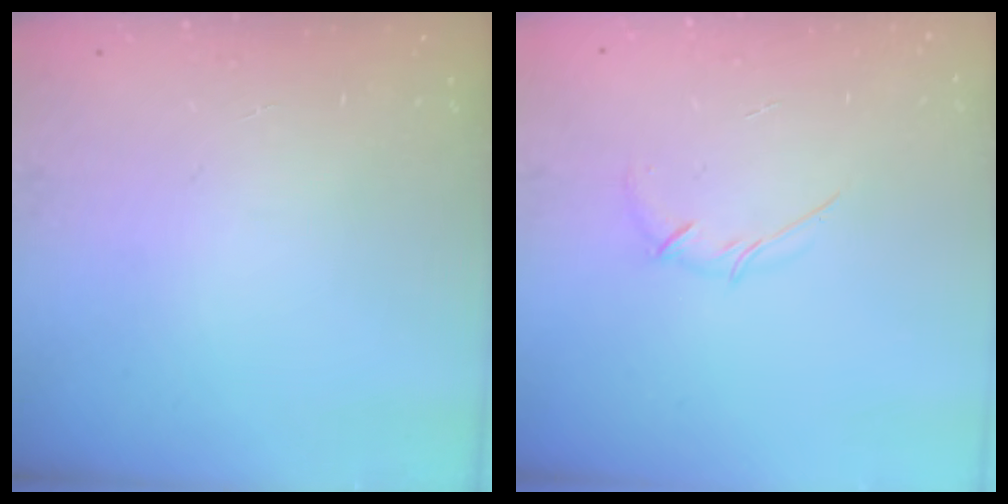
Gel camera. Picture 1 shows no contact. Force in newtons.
{"total": 2.7, "press": 2.6, "slide": 0.8}